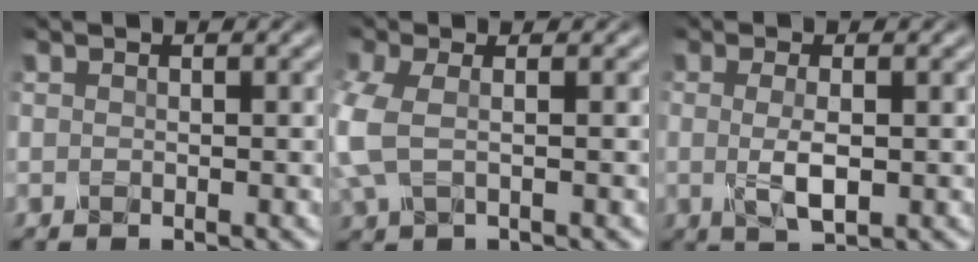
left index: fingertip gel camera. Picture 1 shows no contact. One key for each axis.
{"total": 4.2, "fx": -0.3, "fy": 2.1, "fz": 3.6, "tx": -0.106, "ty": -0.001, "tz": -0.009}
{"total": 3.1, "fx": -0.1, "fy": 0.9, "fz": 3.0, "tx": -0.061, "ty": -0.004, "tz": 0.000}